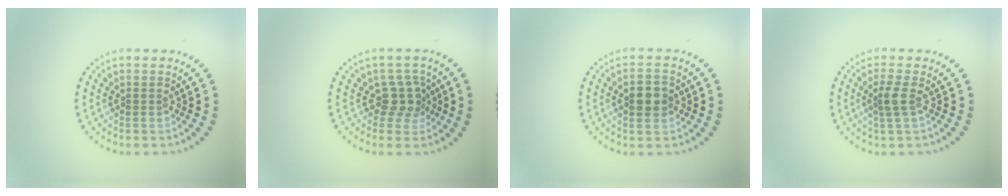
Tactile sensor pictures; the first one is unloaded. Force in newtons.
{"total": 2.4, "press": 1.9, "slide": 1.5}
{"total": 3.0, "press": 3.0, "slide": 0.1}
{"total": 1.8, "press": 1.4, "slide": 1.1}